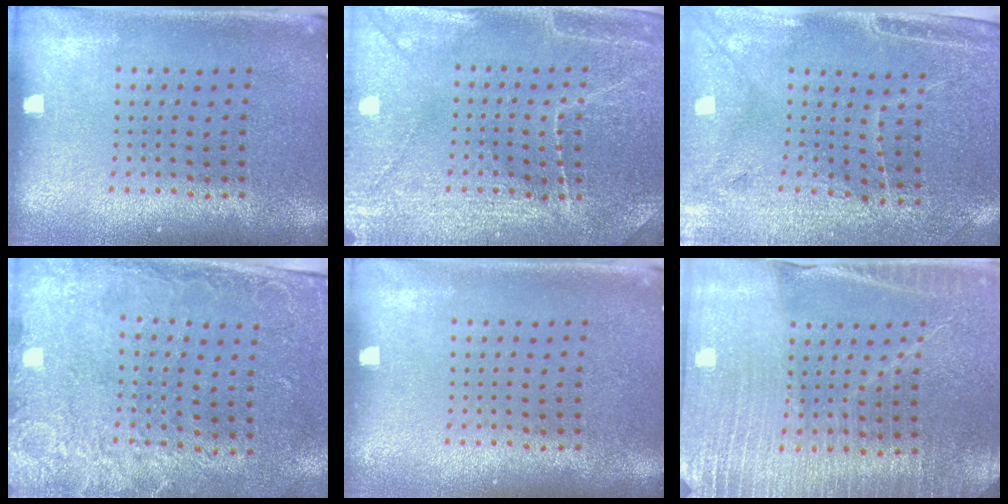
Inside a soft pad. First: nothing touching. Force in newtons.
{"total": 3.4, "press": 3.3, "slide": 0.5}
{"total": 3.2, "press": 2.9, "slide": 1.2}
{"total": 2.5, "press": 1.9, "slide": 1.6}
{"total": 0.0}
{"total": 3.4, "press": 3.3, "slide": 0.7}